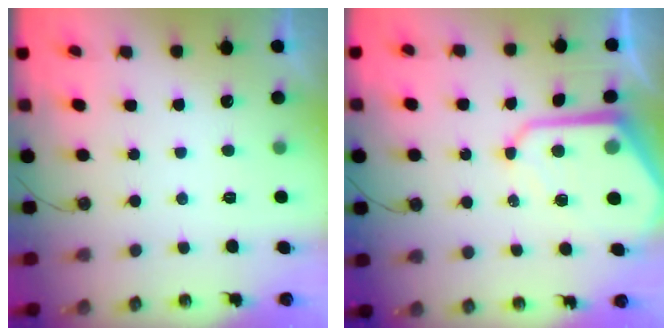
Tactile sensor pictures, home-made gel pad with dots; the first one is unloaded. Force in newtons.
{"total": 12.2, "press": 12.2, "slide": 1.1}